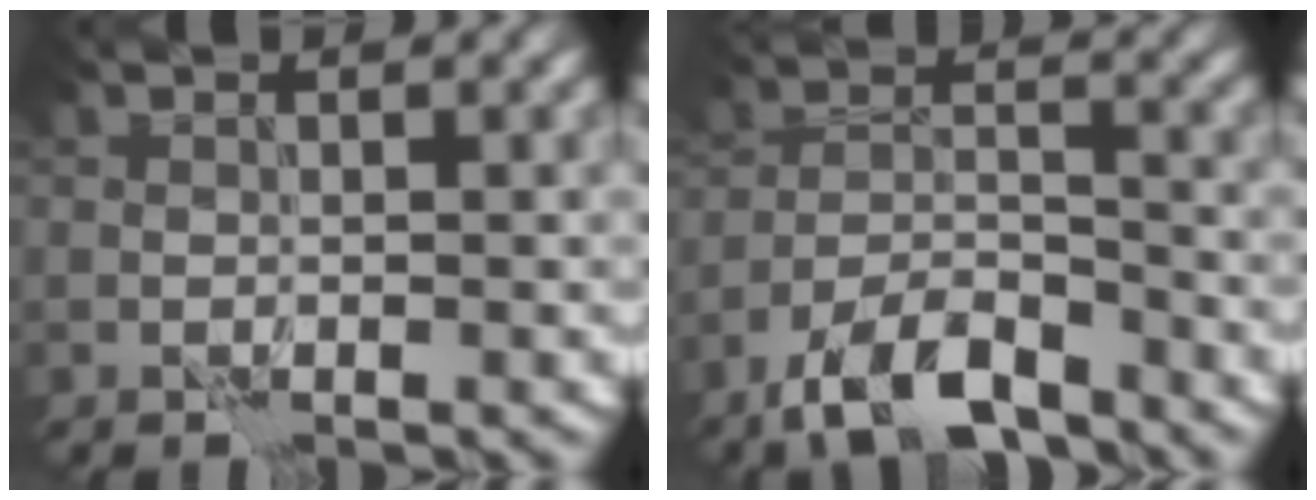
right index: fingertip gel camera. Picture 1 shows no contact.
{"total": 7.1, "force": [-5.3, 2.4, 4.2], "torque": [-0.070, -0.006, -0.102]}